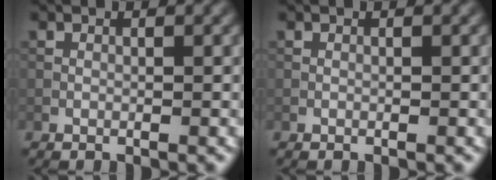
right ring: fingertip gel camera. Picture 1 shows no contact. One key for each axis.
{"total": 0.0}